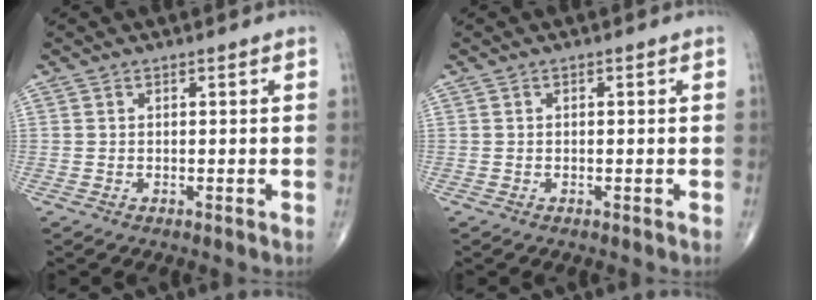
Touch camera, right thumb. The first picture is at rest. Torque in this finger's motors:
{"motor_torque": [-0.24, -0.45, -0.20, -0.10, -0.02]}